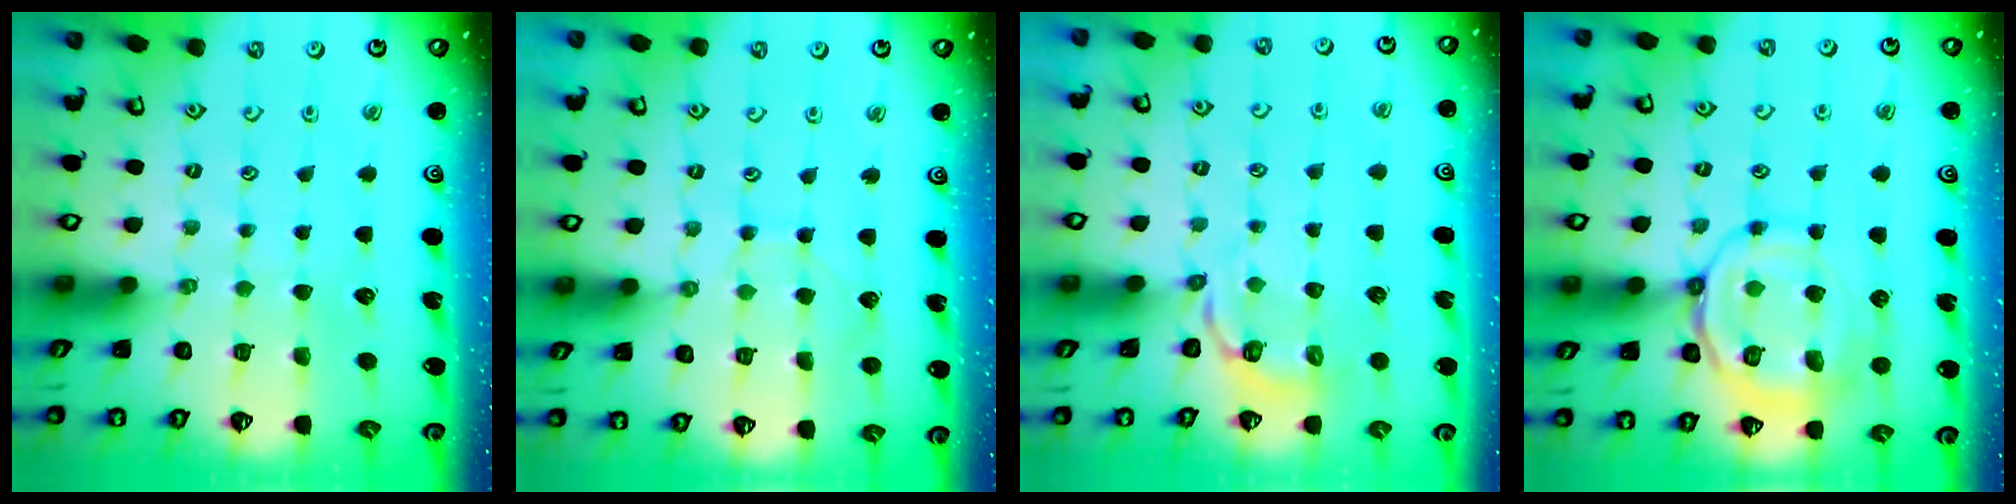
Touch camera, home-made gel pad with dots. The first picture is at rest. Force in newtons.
{"total": 4.6, "press": 4.6, "slide": 0.4}
{"total": 3.2, "press": 2.1, "slide": 2.4}
{"total": 12.5, "press": 12.5, "slide": 1.2}